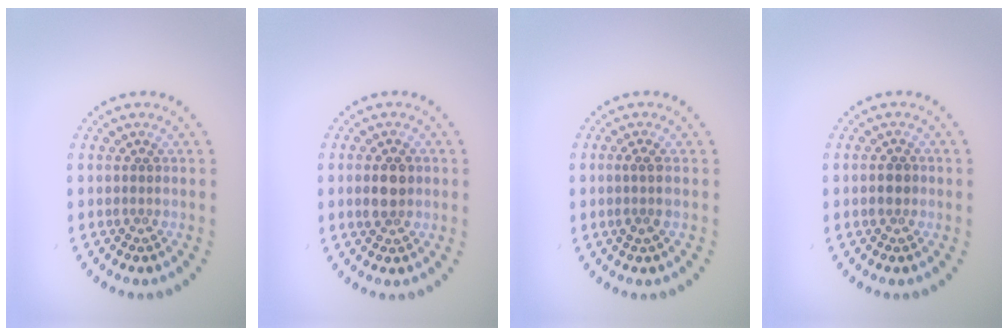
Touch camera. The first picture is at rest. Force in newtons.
{"total": 2.5, "press": 2.5, "slide": 0.2}
{"total": 1.4, "press": 1.2, "slide": 0.7}
{"total": 1.3, "press": 1.3, "slide": 0.3}